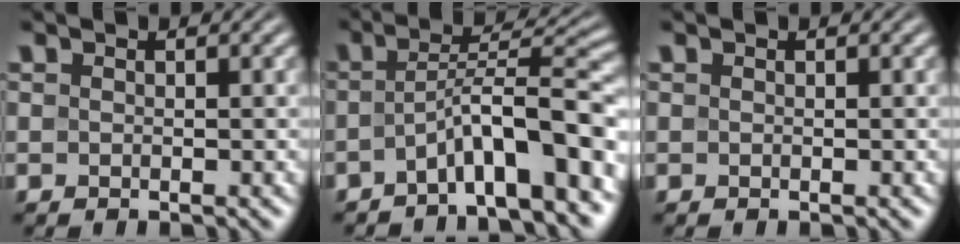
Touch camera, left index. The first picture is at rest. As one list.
[{"total": 8.0, "force": [-3.3, 1.7, 7.1], "torque": [-0.103, 0.020, -0.061]}, {"total": 0.0}]